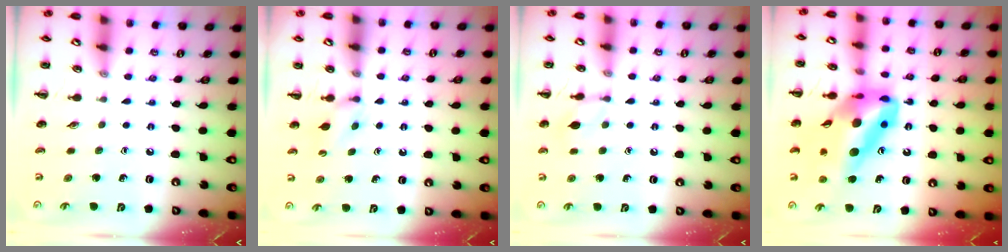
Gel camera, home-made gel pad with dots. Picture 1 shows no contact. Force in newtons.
{"total": 4.7, "press": 4.5, "slide": 1.5}
{"total": 7.7, "press": 7.6, "slide": 0.4}
{"total": 18.9, "press": 18.0, "slide": 5.8}